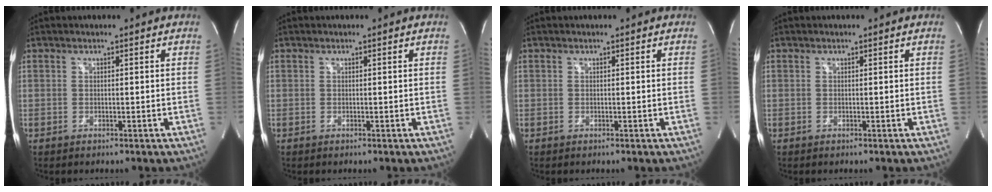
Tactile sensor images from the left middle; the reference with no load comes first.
{"total": 0.0}
{"total": 0.0}
{"total": 0.0}